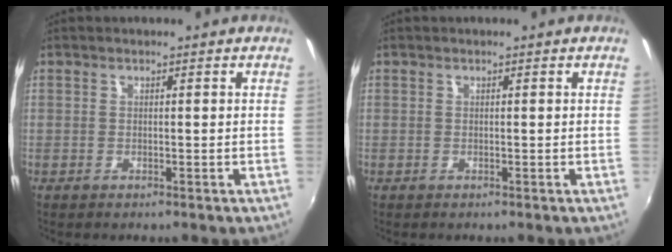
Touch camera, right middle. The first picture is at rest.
{"total": 0.0}